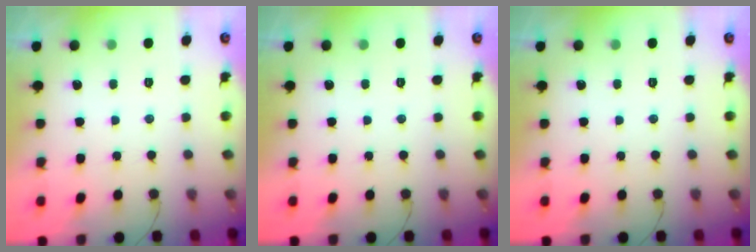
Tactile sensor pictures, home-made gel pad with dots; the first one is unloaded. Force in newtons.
{"total": 0.0}
{"total": 0.0}